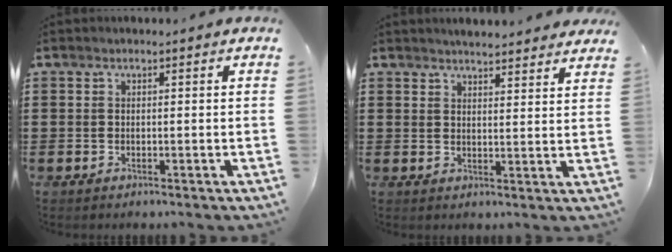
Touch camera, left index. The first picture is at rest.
{"total": 3.3, "force": [3.3, 0.0, 0.3], "torque": [-0.015, -0.010, 0.061]}